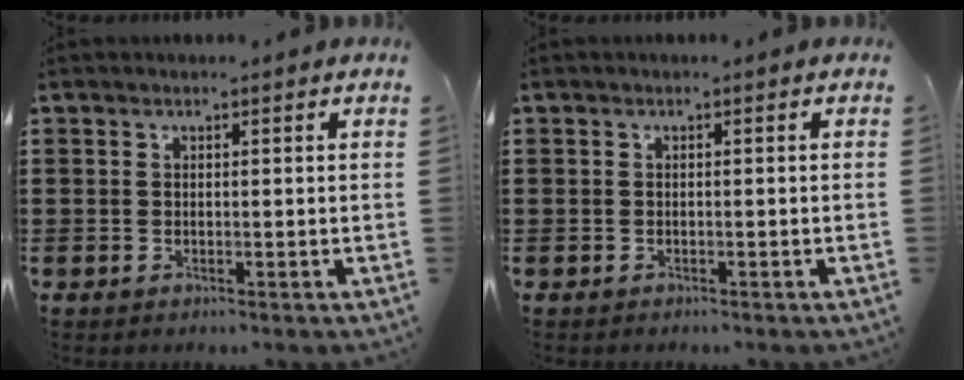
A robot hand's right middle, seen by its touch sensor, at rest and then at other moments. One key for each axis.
{"total": 0.6, "fx": -0.4, "fy": 0.4, "fz": -0.1, "tx": 0.001, "ty": 0.004, "tz": -0.011}